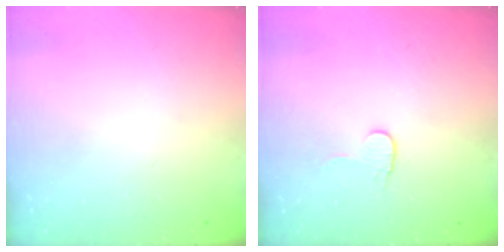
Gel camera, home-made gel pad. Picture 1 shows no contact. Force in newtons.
{"total": 3.8, "press": 3.8, "slide": 0.3}